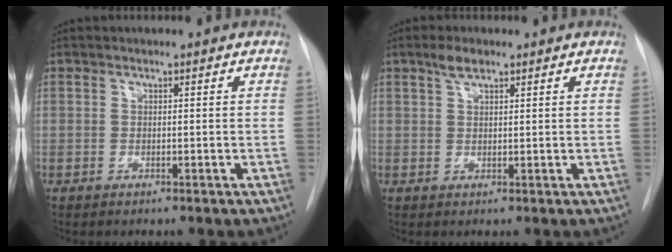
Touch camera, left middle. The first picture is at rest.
{"total": 2.4, "force": [1.6, 0.9, 1.5], "torque": [-0.031, 0.005, 0.031]}